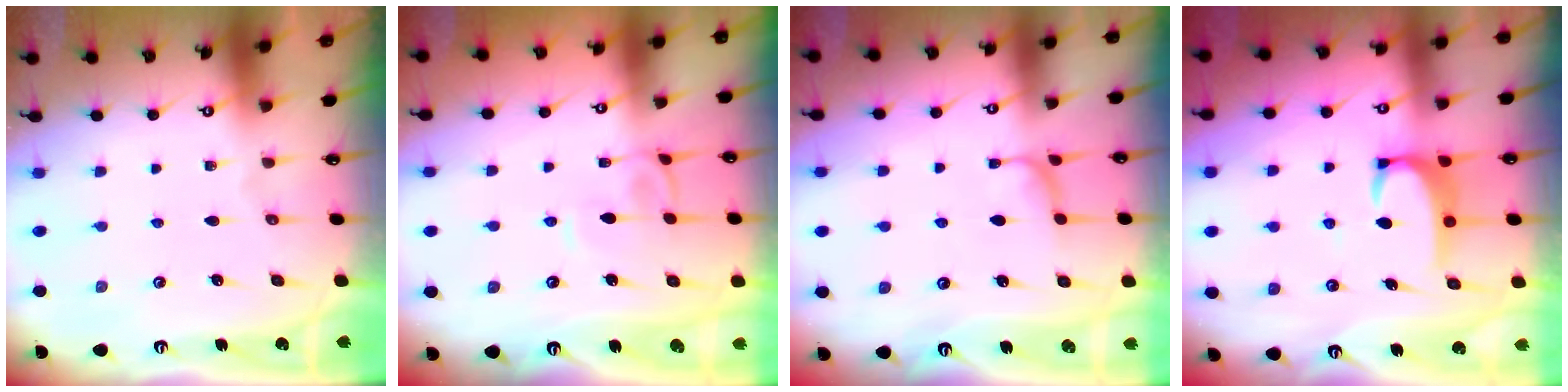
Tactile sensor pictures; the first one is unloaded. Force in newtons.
{"total": 3.5, "press": 3.5, "slide": 0.1}
{"total": 0.9, "press": 0.4, "slide": 0.8}
{"total": 3.3, "press": 3.2, "slide": 0.3}